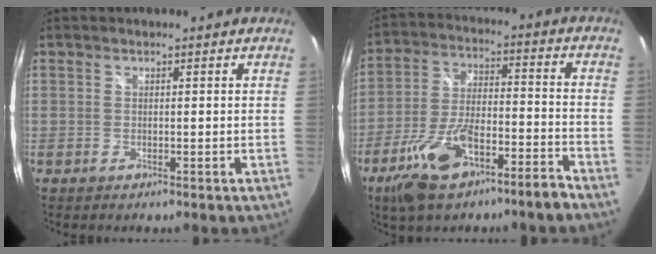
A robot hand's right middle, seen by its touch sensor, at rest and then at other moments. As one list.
[{"total": 14.6, "force": [-10.2, 4.0, 9.6], "torque": [-0.195, -0.009, -0.174]}]